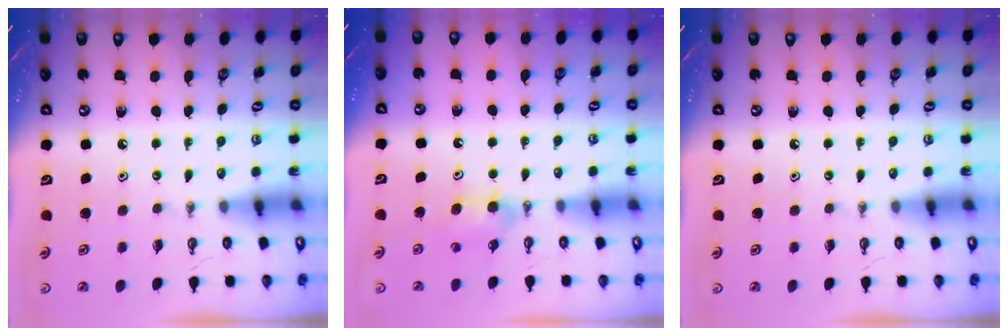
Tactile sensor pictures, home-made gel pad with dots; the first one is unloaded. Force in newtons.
{"total": 4.8, "press": 4.8, "slide": 0.5}
{"total": 0.0}